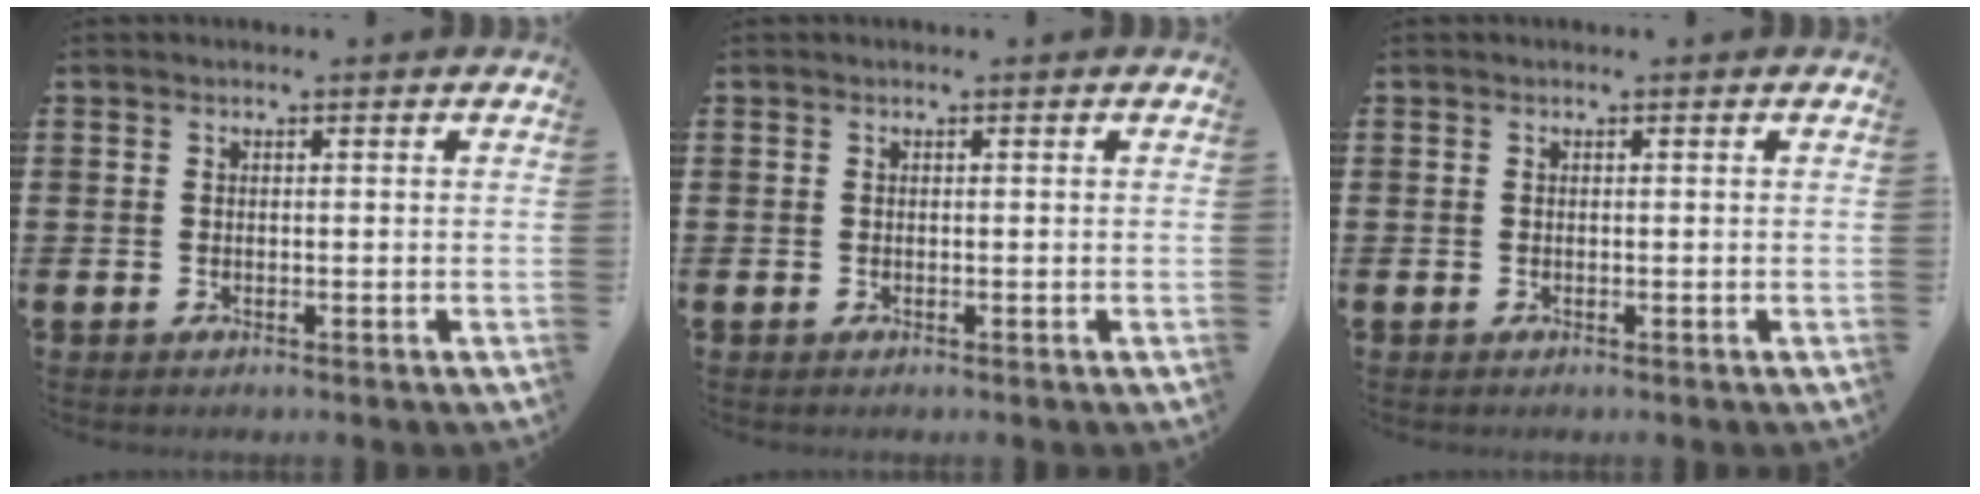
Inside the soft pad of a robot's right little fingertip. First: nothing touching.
{"total": 0.0}
{"total": 0.0}